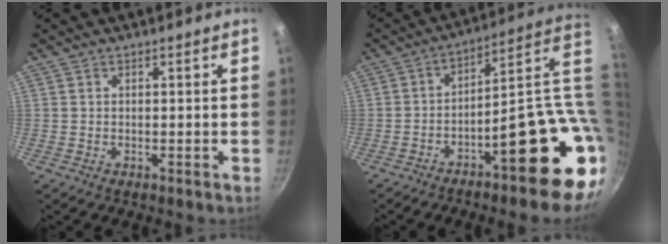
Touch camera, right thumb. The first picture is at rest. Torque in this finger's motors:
{"motor_torque": [3.36, 1.65, 2.05, -0.72, 0.28]}